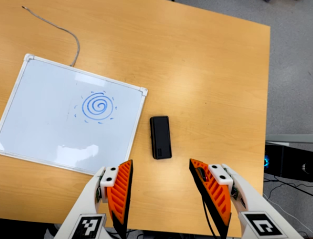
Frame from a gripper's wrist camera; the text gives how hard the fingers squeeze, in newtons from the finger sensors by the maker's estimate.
{"total": 0.0}